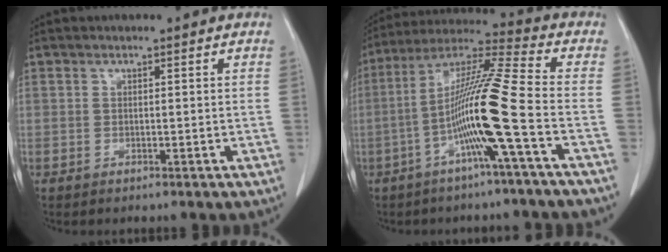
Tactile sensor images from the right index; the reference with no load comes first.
{"total": 13.8, "force": [-4.1, -1.7, 13.0], "torque": [-0.242, 0.007, -0.086]}